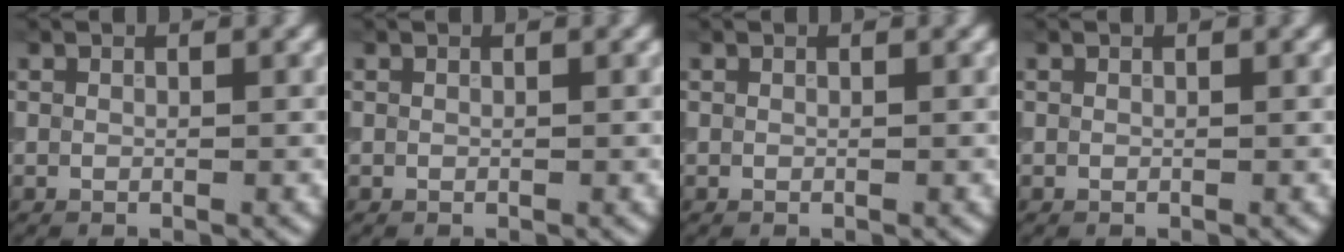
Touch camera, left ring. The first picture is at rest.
{"total": 0.0}
{"total": 0.0}
{"total": 0.0}